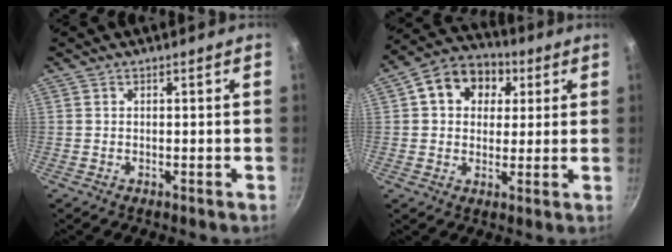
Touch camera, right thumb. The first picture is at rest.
{"total": 12.3, "force": [3.9, 9.6, 6.5], "torque": [-0.082, 0.014, 0.045]}